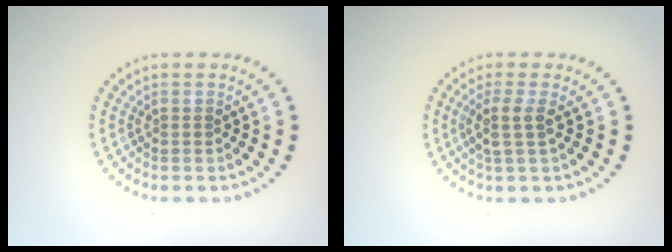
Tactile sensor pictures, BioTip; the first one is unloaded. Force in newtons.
{"total": 2.2, "press": 1.7, "slide": 1.5}